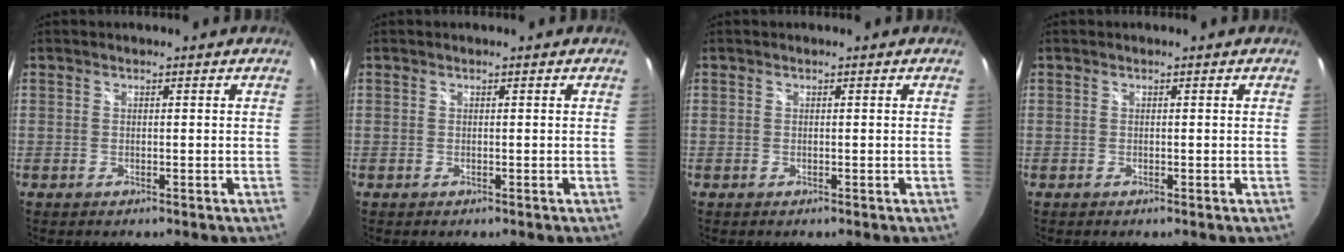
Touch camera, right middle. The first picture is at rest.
{"total": 0.0}
{"total": 0.0}
{"total": 0.0}